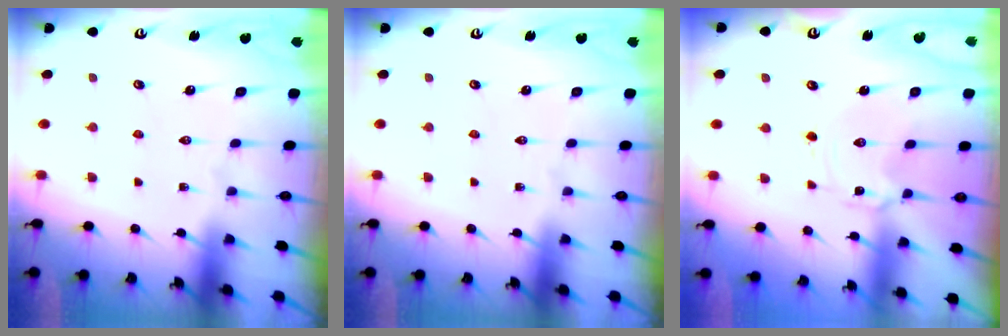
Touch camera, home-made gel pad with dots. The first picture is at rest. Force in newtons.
{"total": 0.0}
{"total": 1.4, "press": 1.4, "slide": 0.2}